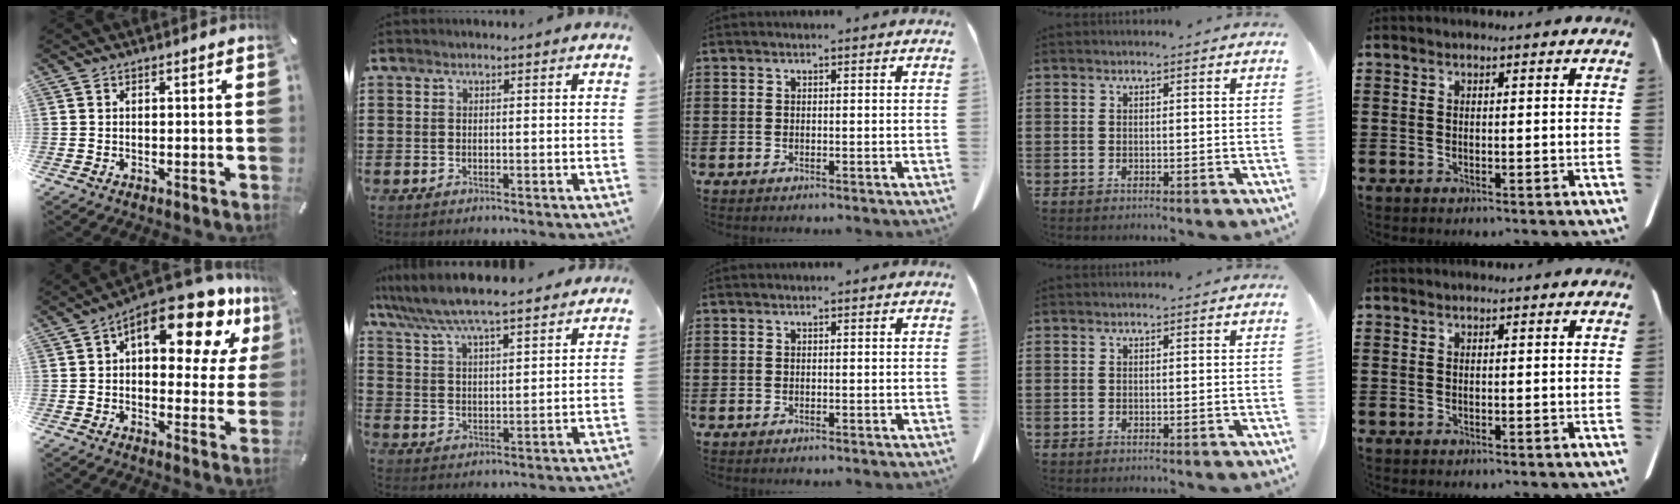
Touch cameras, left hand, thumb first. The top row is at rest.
{"thumb": {"total": 18.5, "force": [9.2, 7.7, 14.0], "torque": [-0.193, -0.056, 0.145]}, "index": {"total": 6.9, "force": [6.4, 0.2, 2.6], "torque": [-0.077, -0.033, 0.111]}}